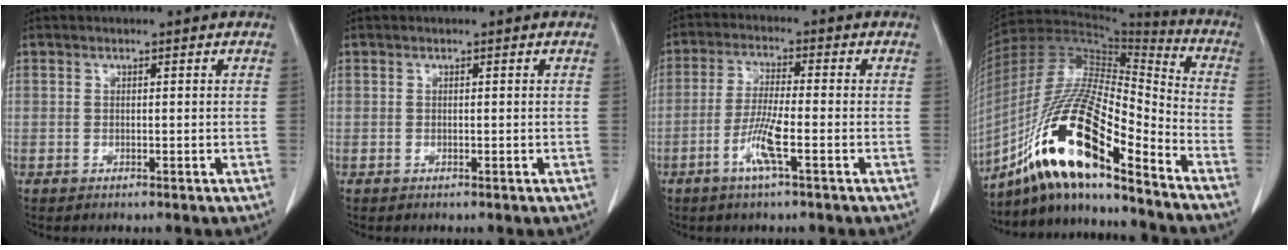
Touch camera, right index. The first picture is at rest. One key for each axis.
{"total": 0.0}
{"total": 6.4, "fx": -2.7, "fy": 0.2, "fz": 5.8, "tx": -0.118, "ty": -0.007, "tz": -0.054}
{"total": 19.8, "fx": -13.0, "fy": 2.8, "fz": 14.6, "tx": -0.295, "ty": -0.009, "tz": -0.236}